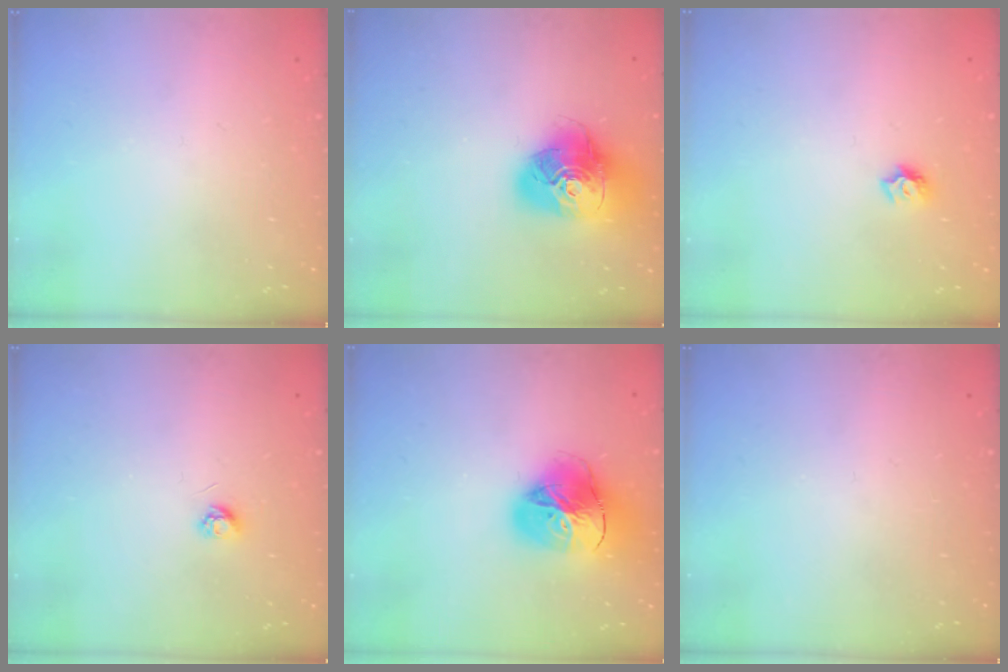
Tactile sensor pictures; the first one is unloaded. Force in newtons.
{"total": 17.1, "press": 17.0, "slide": 2.2}
{"total": 5.6, "press": 5.6, "slide": 0.7}
{"total": 3.7, "press": 3.7, "slide": 0.3}
{"total": 19.8, "press": 19.6, "slide": 2.3}
{"total": 0.0}